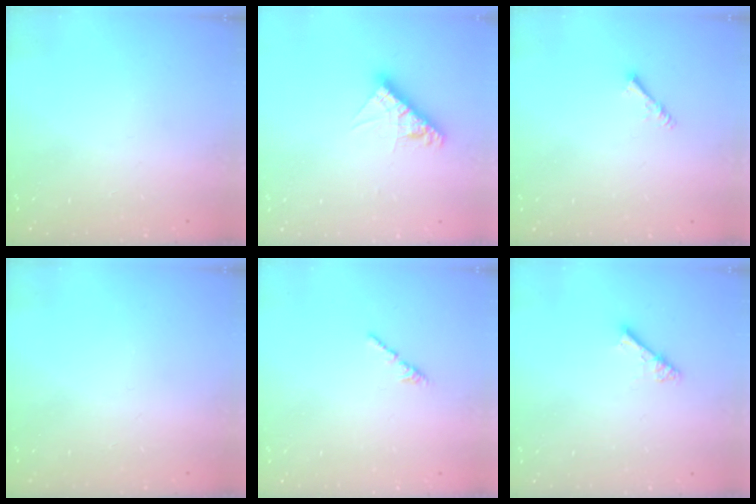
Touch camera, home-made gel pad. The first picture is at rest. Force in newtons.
{"total": 8.4, "press": 8.4, "slide": 0.3}
{"total": 1.4, "press": 1.3, "slide": 0.3}
{"total": 0.0}
{"total": 0.8, "press": 0.7, "slide": 0.5}
{"total": 3.6, "press": 3.6, "slide": 0.3}